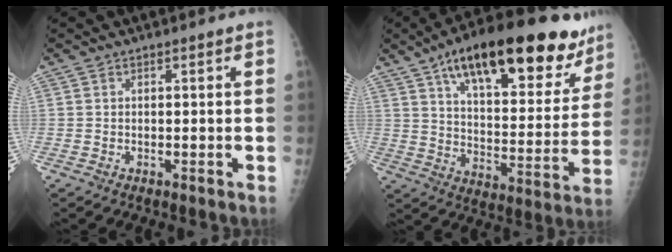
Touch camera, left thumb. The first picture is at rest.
{"total": 27.8, "force": [17.4, 10.4, 19.0], "torque": [-0.241, -0.039, 0.259]}